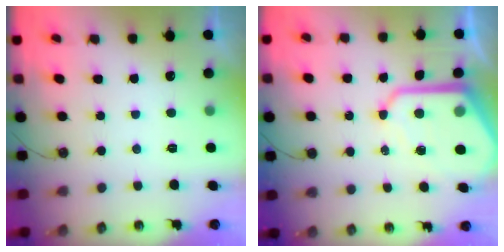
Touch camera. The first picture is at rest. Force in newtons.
{"total": 15.0, "press": 14.9, "slide": 1.3}